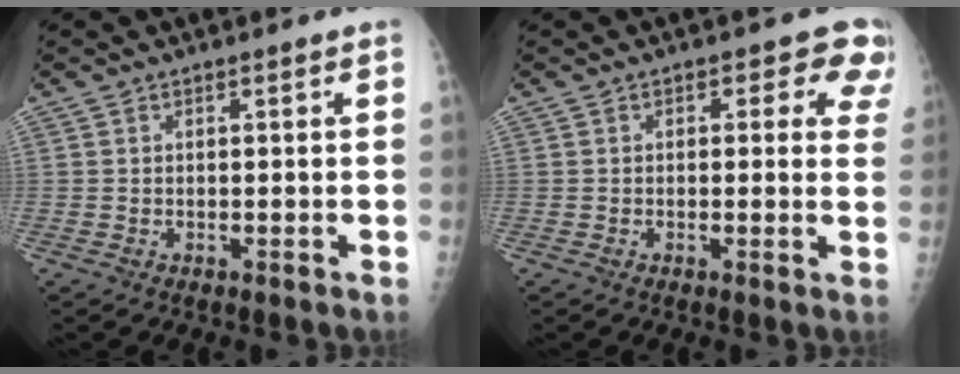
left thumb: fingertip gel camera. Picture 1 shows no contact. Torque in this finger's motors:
{"motor_torque": [-0.23, 0.35, -0.02, 0.04, 0.08]}